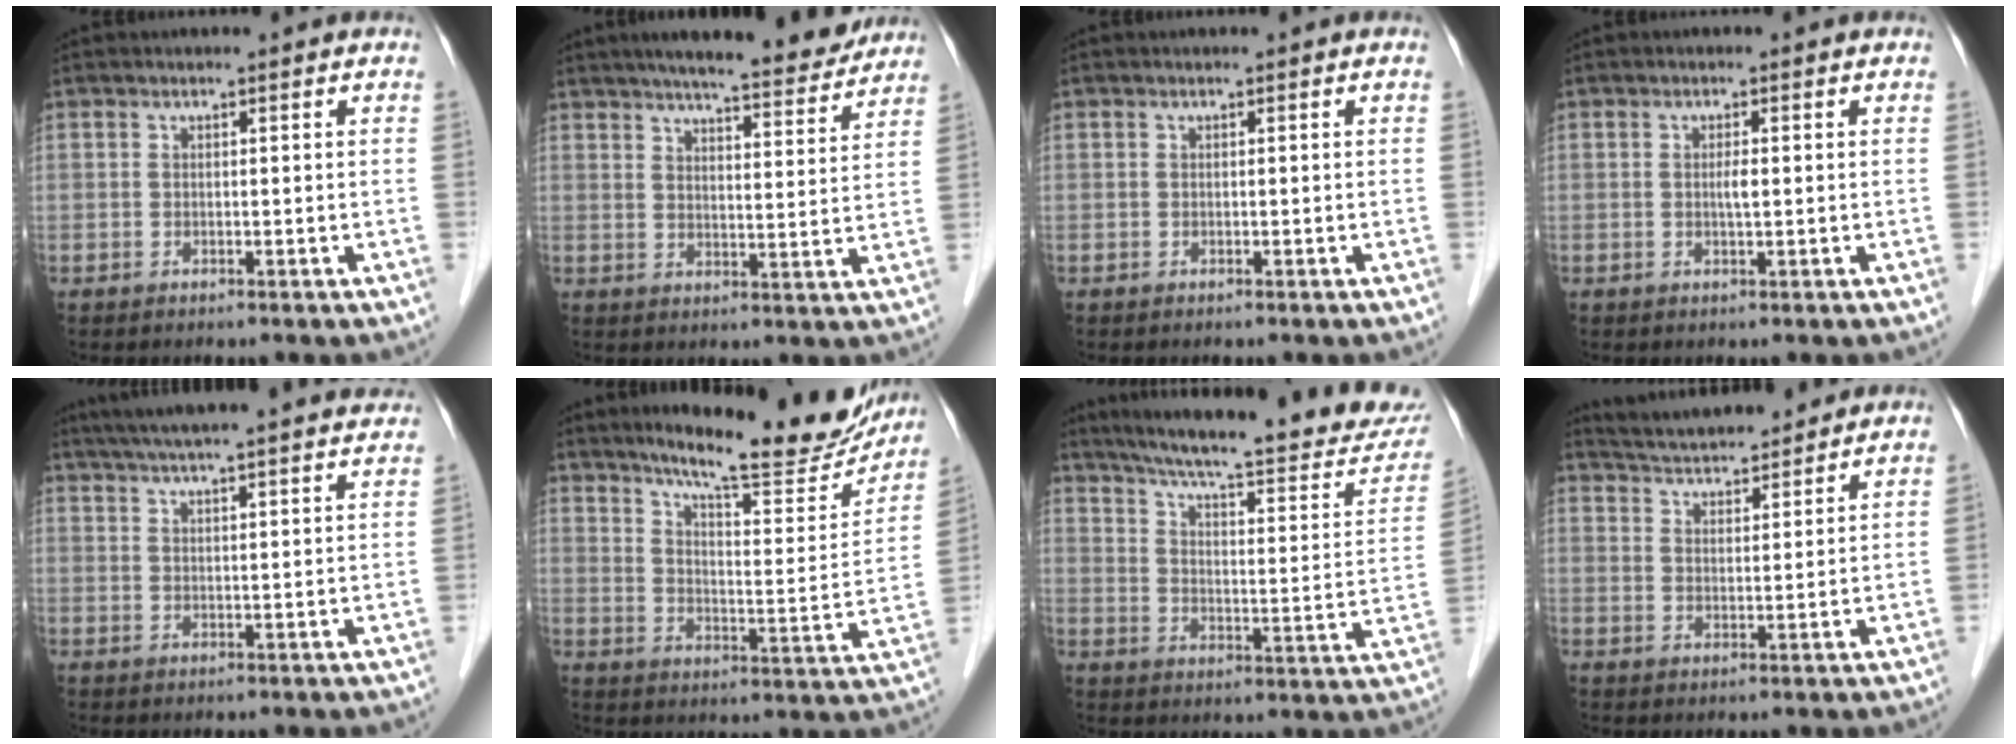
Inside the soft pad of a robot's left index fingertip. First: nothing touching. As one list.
[{"total": 14.6, "force": [12.8, 2.0, 6.6], "torque": [-0.088, -0.002, 0.169]}, {"total": 0.0}, {"total": 1.3, "force": [0.1, 0.1, 1.3], "torque": [-0.025, 0.000, 0.001]}, {"total": 27.5, "force": [24.8, 2.5, 11.5], "torque": [-0.189, -0.020, 0.333]}, {"total": 21.5, "force": [18.4, 3.1, 10.6], "torque": [-0.144, -0.034, 0.244]}, {"total": 26.4, "force": [23.1, 2.9, 12.4], "torque": [-0.188, -0.047, 0.300]}, {"total": 10.6, "force": [10.0, 1.6, 3.2], "torque": [-0.056, 0.020, 0.159]}]